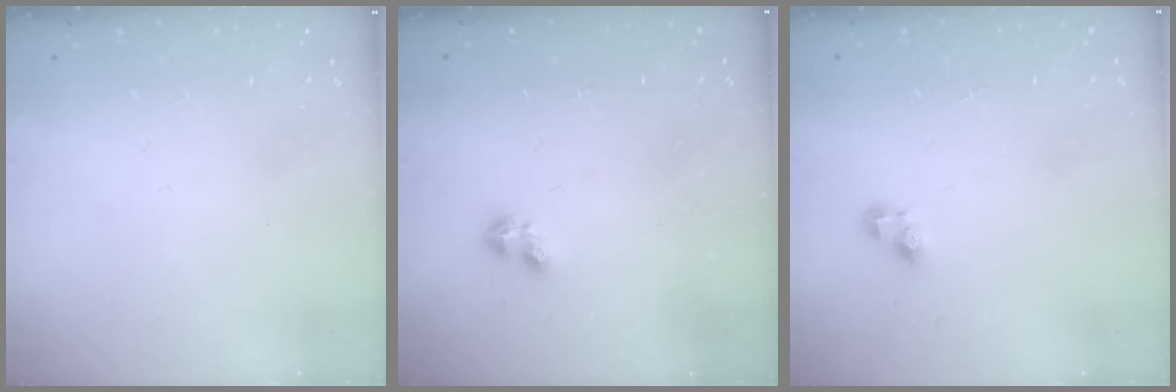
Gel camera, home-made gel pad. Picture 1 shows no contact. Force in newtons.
{"total": 2.2, "press": 2.2, "slide": 0.4}
{"total": 3.4, "press": 3.4, "slide": 0.4}